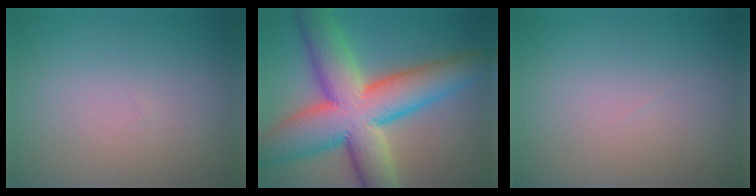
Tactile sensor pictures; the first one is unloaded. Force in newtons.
{"total": 13.0, "press": 13.0, "slide": 0.5}
{"total": 0.0}